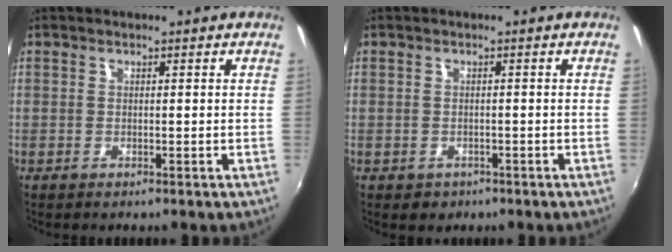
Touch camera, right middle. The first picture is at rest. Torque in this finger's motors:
{"motor_torque": [0.37, -0.12, -0.01, -0.01]}